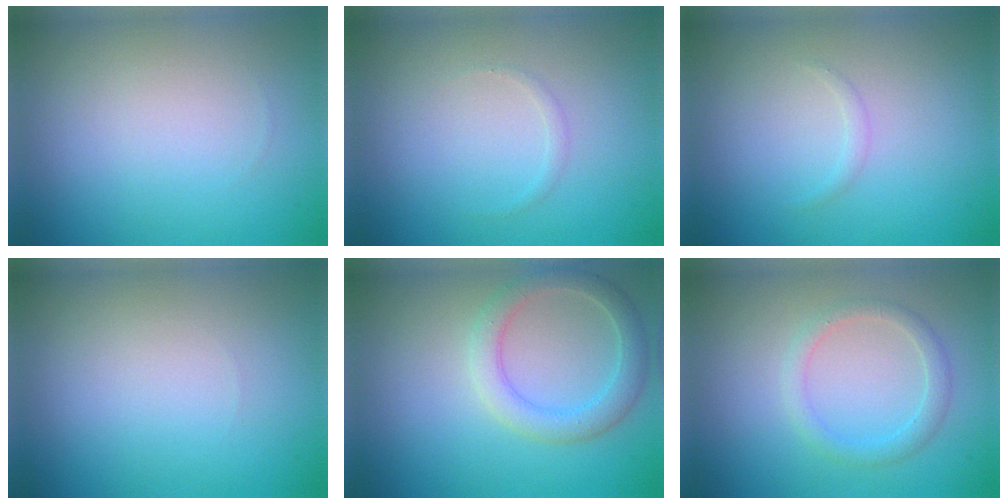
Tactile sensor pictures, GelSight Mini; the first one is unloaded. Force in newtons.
{"total": 0.5, "press": 0.5, "slide": 0.0}
{"total": 0.5, "press": 0.5, "slide": 0.0}
{"total": 0.0}
{"total": 3.2, "press": 3.2, "slide": 0.2}
{"total": 1.8, "press": 1.8, "slide": 0.0}